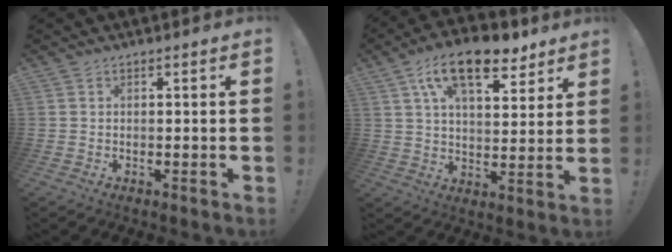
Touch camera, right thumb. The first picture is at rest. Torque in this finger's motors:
{"motor_torque": [1.15, 1.75, 0.74, 0.69, 0.14]}